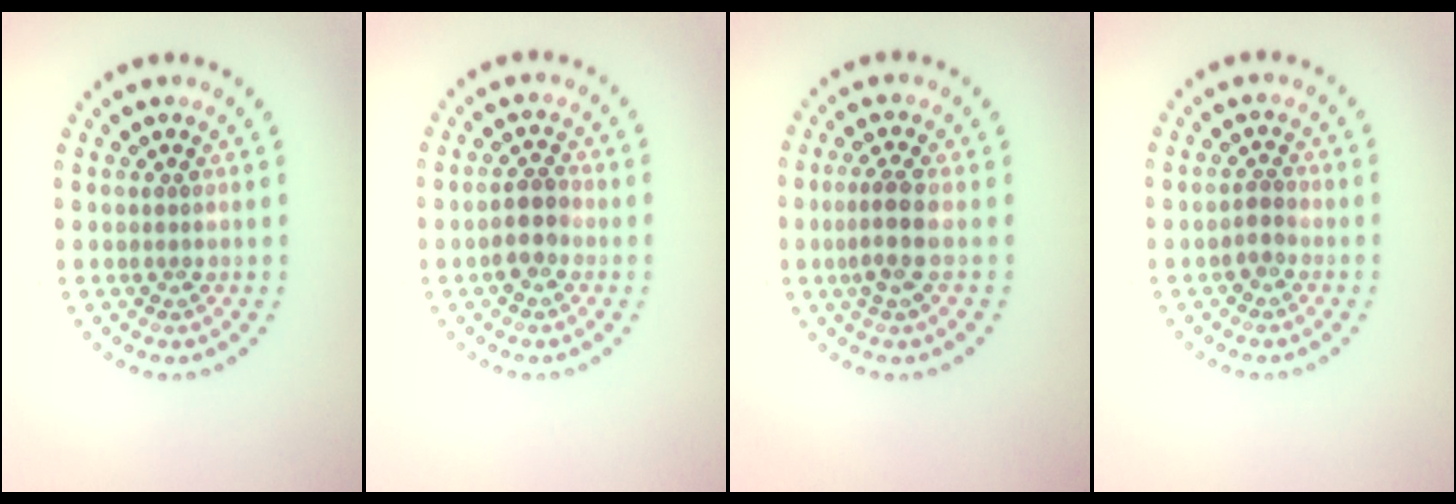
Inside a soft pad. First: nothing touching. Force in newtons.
{"total": 2.2, "press": 2.0, "slide": 0.9}
{"total": 2.6, "press": 2.1, "slide": 1.5}
{"total": 0.9, "press": 0.7, "slide": 0.6}